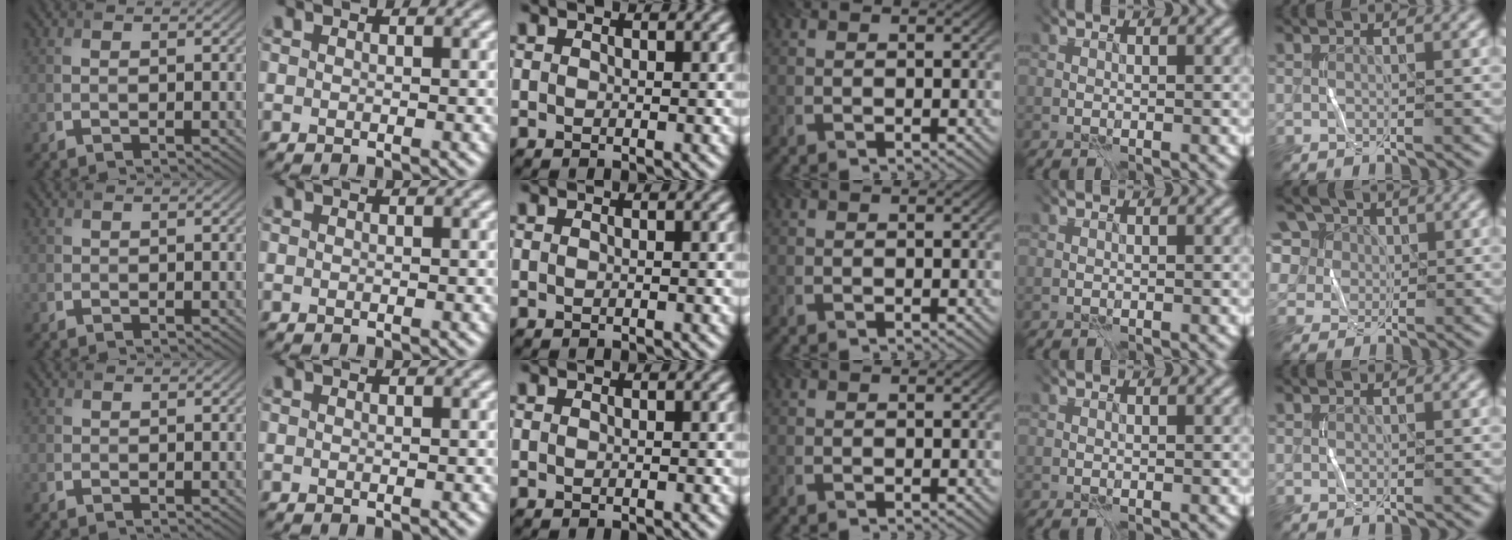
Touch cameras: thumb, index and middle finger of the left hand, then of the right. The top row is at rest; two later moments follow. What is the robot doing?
{"motion": "wrap", "object": "cellophane"}